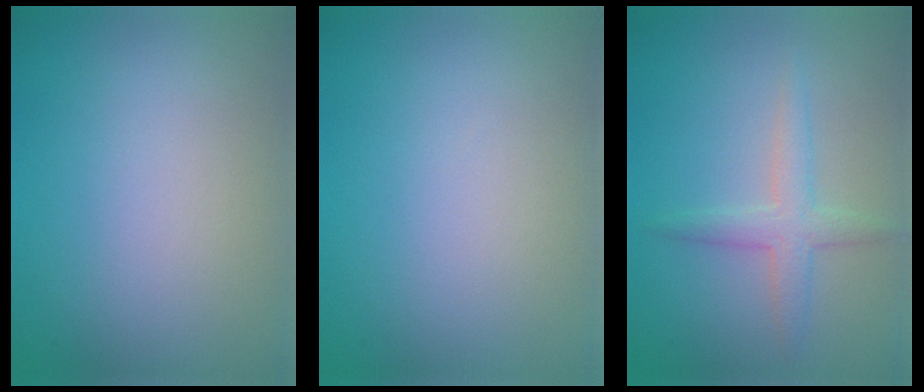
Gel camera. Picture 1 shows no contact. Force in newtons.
{"total": 0.0}
{"total": 2.5, "press": 2.5, "slide": 0.1}